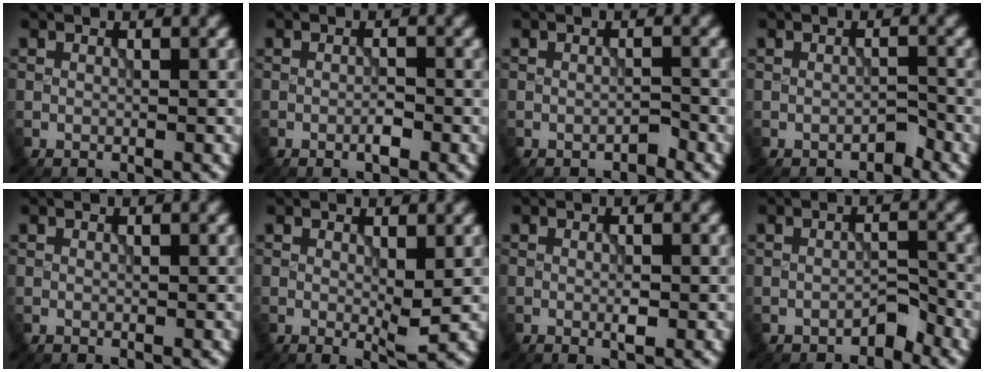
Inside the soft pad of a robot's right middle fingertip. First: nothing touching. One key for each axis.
{"total": 1.2, "fx": -0.6, "fy": 0.3, "fz": 1.0, "tx": -0.017, "ty": 0.000, "tz": -0.011}
{"total": 0.8, "fx": -0.7, "fy": 0.2, "fz": 0.3, "tx": -0.004, "ty": 0.002, "tz": -0.012}
{"total": 1.1, "fx": -0.9, "fy": 0.4, "fz": 0.4, "tx": -0.004, "ty": 0.003, "tz": -0.014}
{"total": 0.0}
{"total": 1.9, "fx": 0.3, "fy": 0.5, "fz": 1.8, "tx": -0.027, "ty": -0.007, "tz": 0.005}
{"total": 1.1, "fx": -0.3, "fy": 0.3, "fz": 1.1, "tx": -0.020, "ty": -0.002, "tz": -0.004}
{"total": 1.7, "fx": -1.4, "fy": 0.6, "fz": 0.8, "tx": -0.011, "ty": 0.008, "tz": -0.025}